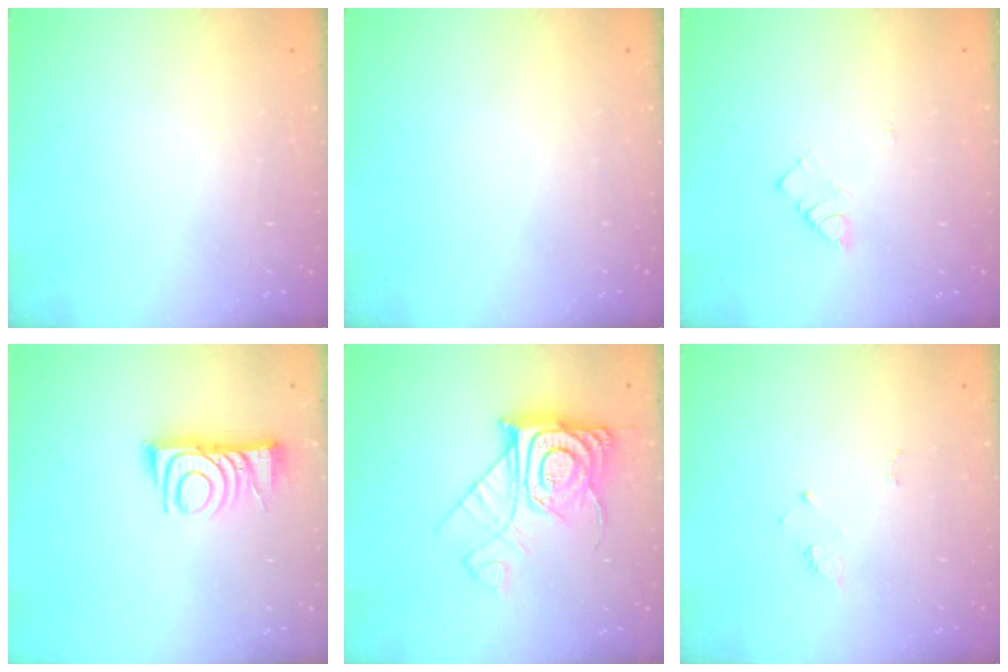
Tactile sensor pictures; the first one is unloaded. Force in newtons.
{"total": 0.0}
{"total": 2.8, "press": 2.7, "slide": 0.4}
{"total": 10.3, "press": 10.3, "slide": 0.6}
{"total": 15.1, "press": 15.0, "slide": 1.4}
{"total": 2.6, "press": 2.6, "slide": 0.4}